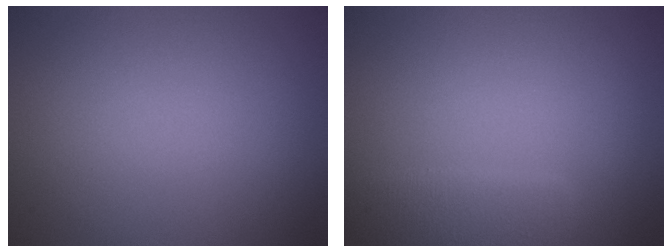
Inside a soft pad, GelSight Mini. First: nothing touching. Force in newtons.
{"total": 2.5, "press": 2.5, "slide": 0.1}